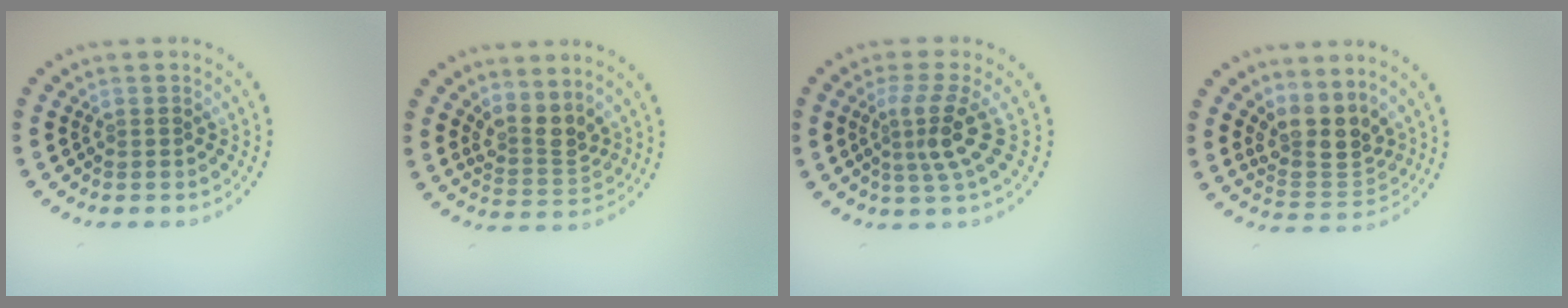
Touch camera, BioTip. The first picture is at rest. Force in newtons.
{"total": 2.7, "press": 2.0, "slide": 1.8}
{"total": 3.1, "press": 2.2, "slide": 2.2}
{"total": 3.9, "press": 2.9, "slide": 2.6}